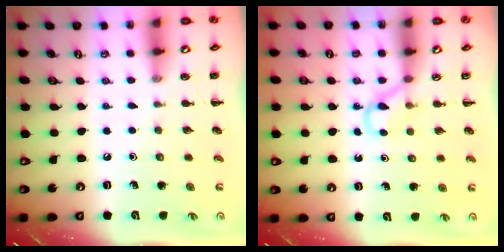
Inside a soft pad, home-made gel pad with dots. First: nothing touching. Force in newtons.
{"total": 3.0, "press": 2.8, "slide": 1.1}